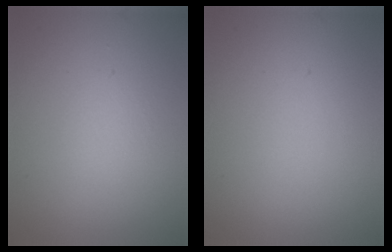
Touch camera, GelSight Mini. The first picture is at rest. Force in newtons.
{"total": 0.0}